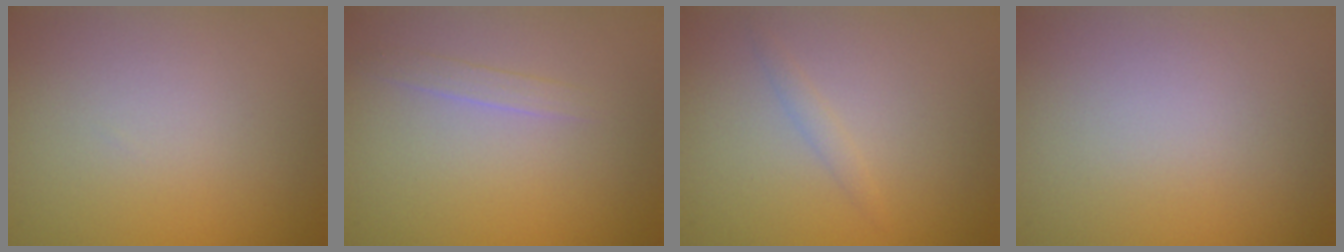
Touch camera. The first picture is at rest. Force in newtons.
{"total": 1.1, "press": 1.1, "slide": 0.0}
{"total": 0.9, "press": 0.8, "slide": 0.0}
{"total": 0.0}